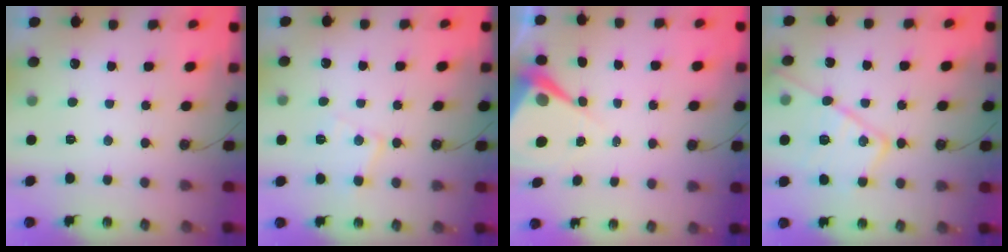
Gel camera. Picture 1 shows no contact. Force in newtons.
{"total": 8.5, "press": 8.5, "slide": 0.6}
{"total": 7.1, "press": 7.0, "slide": 0.7}
{"total": 18.7, "press": 18.7, "slide": 1.3}